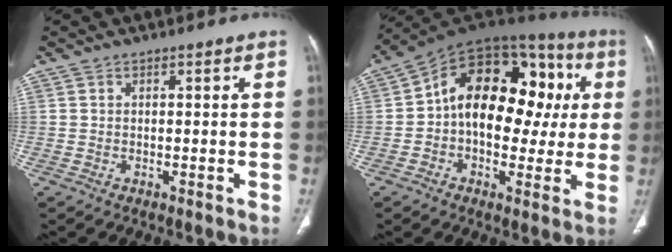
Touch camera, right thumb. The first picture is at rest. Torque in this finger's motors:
{"motor_torque": [0.57, 2.41, 0.29, 0.04, 0.19]}